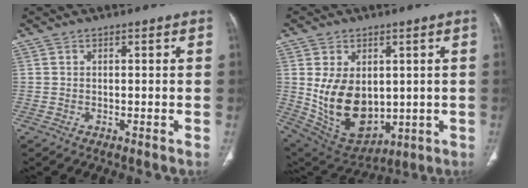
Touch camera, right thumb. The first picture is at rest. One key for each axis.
{"total": 15.5, "fx": 0.7, "fy": 10.5, "fz": 11.4, "tx": -0.165, "ty": -0.014, "tz": 0.049}